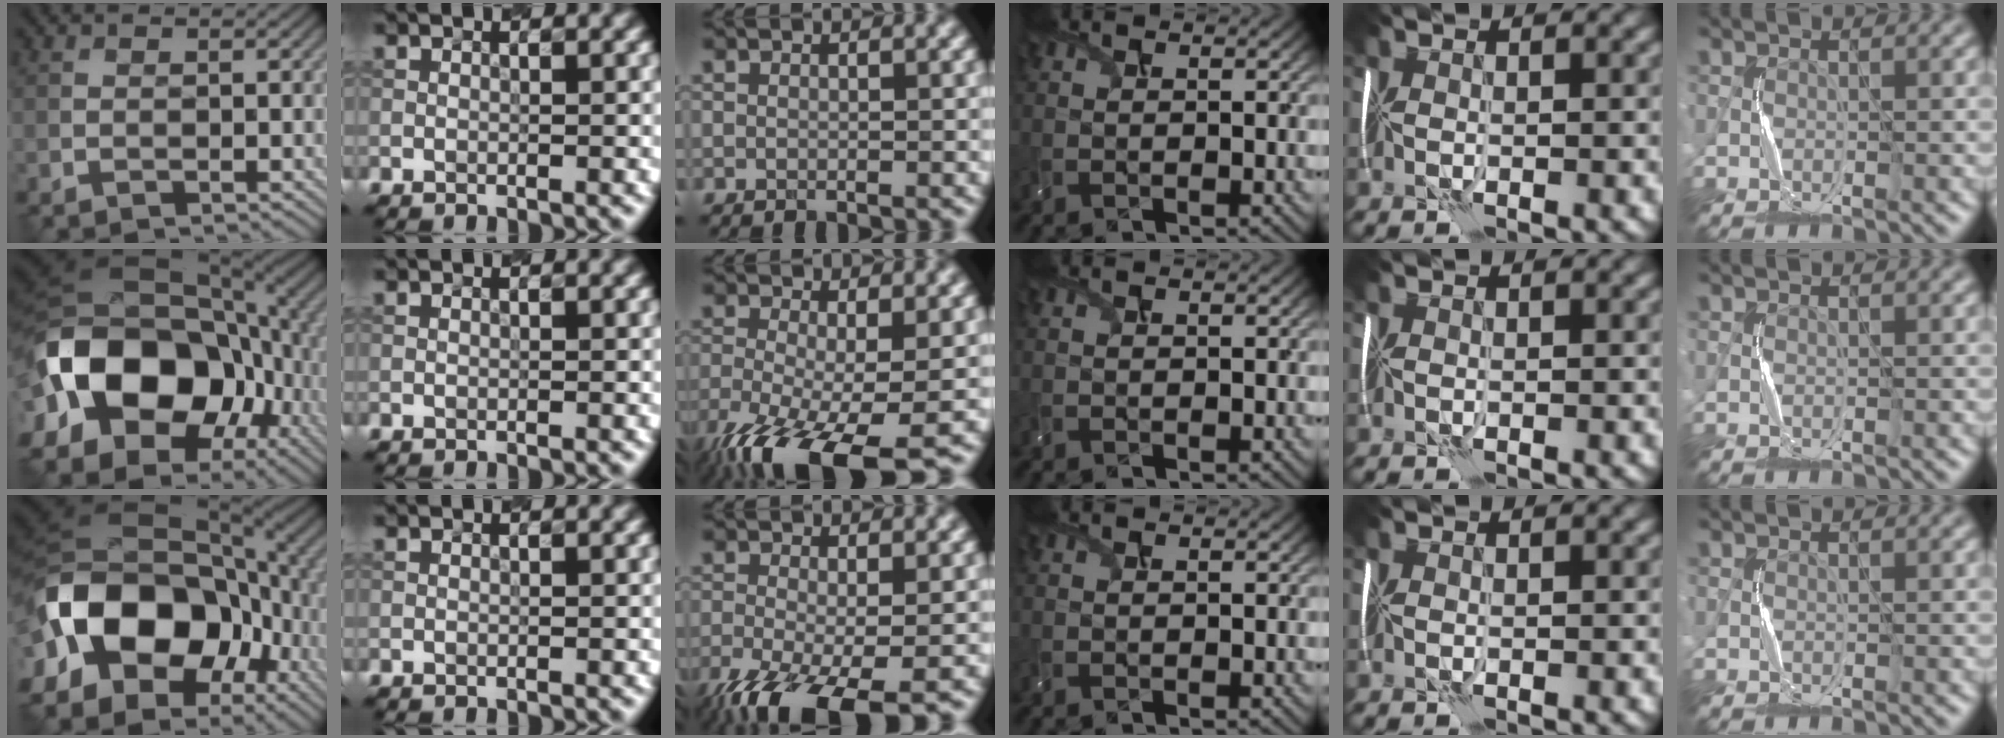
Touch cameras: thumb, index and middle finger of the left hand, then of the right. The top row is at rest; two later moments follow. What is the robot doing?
{"motion": "shake", "object": "handbell"}